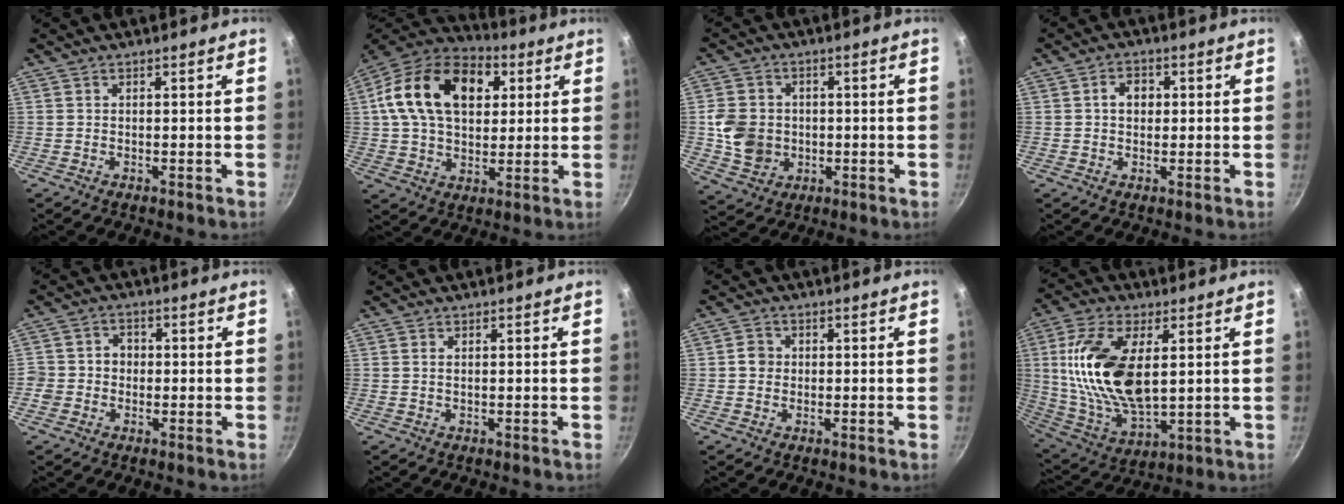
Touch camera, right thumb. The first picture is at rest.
{"total": 21.3, "force": [5.9, 14.0, 14.9], "torque": [-0.235, 0.011, 0.086]}
{"total": 9.3, "force": [-0.5, 8.1, 4.6], "torque": [-0.064, 0.005, -0.006]}
{"total": 4.2, "force": [0.6, 3.2, 2.6], "torque": [-0.021, 0.008, 0.006]}
{"total": 4.3, "force": [-0.9, 3.9, 1.5], "torque": [0.001, 0.010, -0.024]}
{"total": 0.7, "force": [0.2, 0.3, 0.6], "torque": [-0.012, 0.000, 0.003]}
{"total": 2.6, "force": [0.0, 2.4, 1.0], "torque": [-0.004, 0.008, -0.005]}
{"total": 19.6, "force": [3.6, 9.9, 16.5], "torque": [-0.317, -0.013, 0.076]}